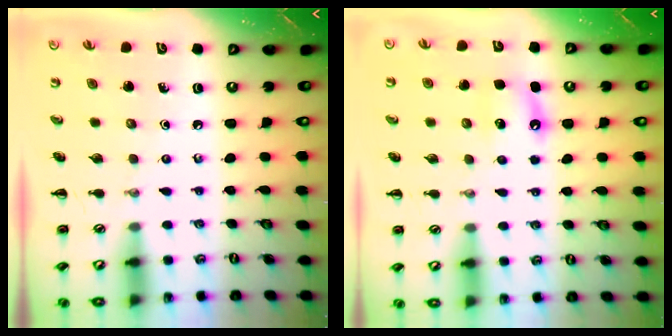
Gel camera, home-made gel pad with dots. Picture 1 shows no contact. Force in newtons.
{"total": 4.5, "press": 4.3, "slide": 1.5}